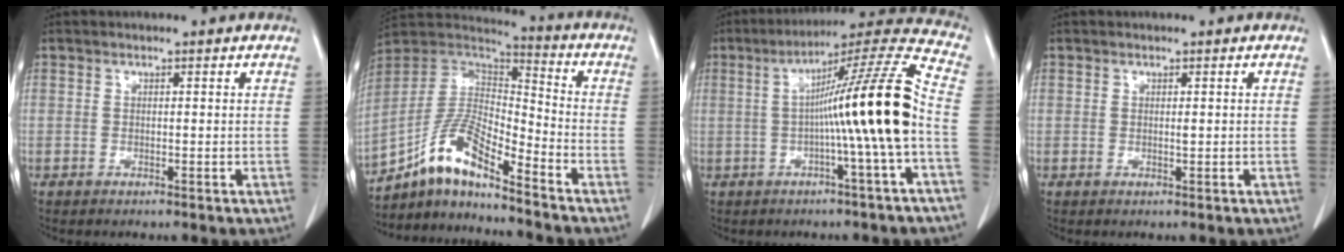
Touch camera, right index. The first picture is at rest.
{"total": 12.5, "force": [-8.9, 2.2, 8.5], "torque": [-0.176, 0.018, -0.167]}
{"total": 15.5, "force": [-1.9, -1.7, 15.3], "torque": [-0.228, 0.025, -0.039]}
{"total": 0.0}